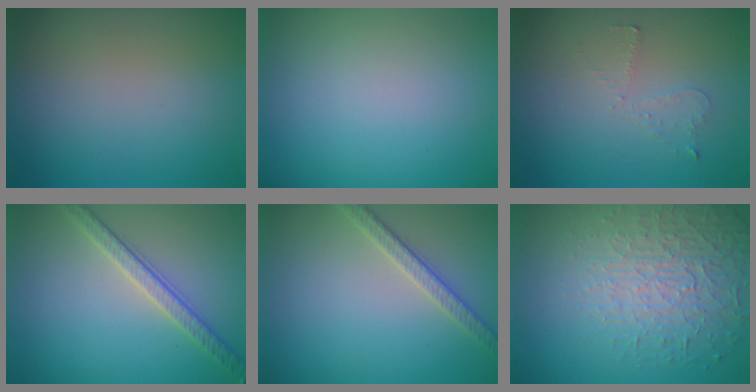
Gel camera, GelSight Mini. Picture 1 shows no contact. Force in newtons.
{"total": 0.0}
{"total": 0.9, "press": 0.8, "slide": 0.4}
{"total": 3.4, "press": 3.0, "slide": 1.7}
{"total": 2.7, "press": 2.6, "slide": 0.6}
{"total": 5.5, "press": 4.5, "slide": 3.2}